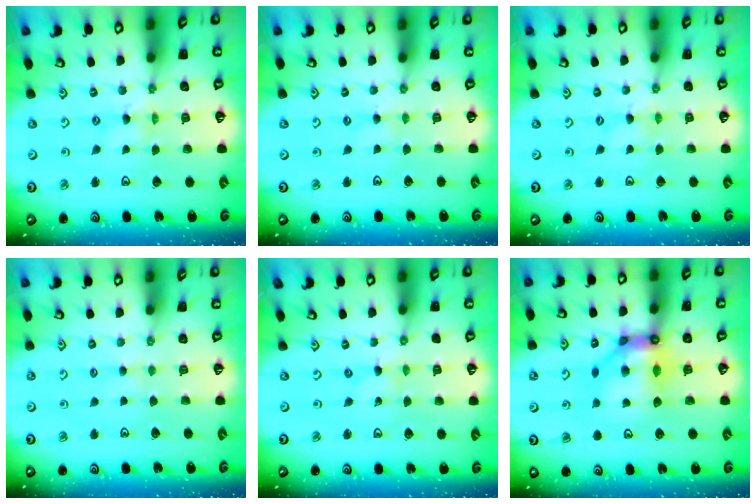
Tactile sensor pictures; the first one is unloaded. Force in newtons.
{"total": 1.1, "press": 1.1, "slide": 0.4}
{"total": 0.0}
{"total": 1.9, "press": 1.9, "slide": 0.4}
{"total": 0.0}
{"total": 11.0, "press": 10.9, "slide": 1.4}